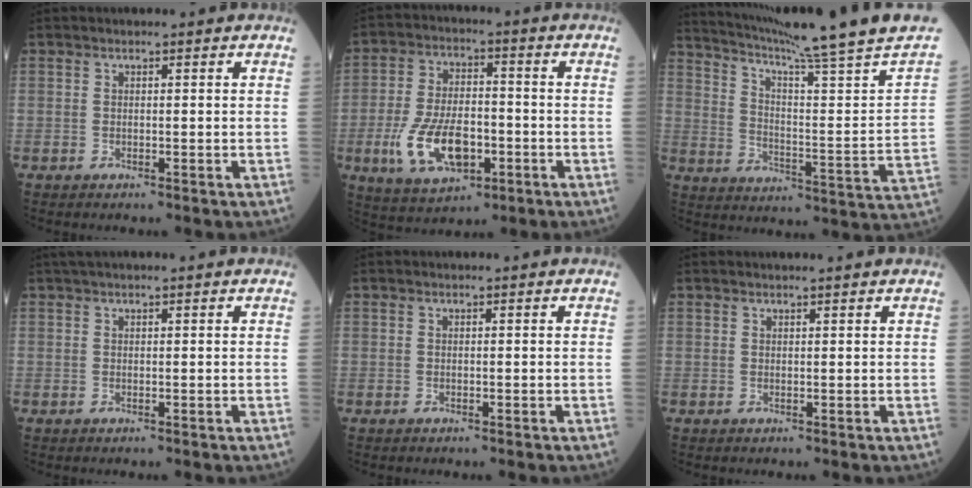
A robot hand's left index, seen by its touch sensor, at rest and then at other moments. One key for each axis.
{"total": 11.7, "fx": -3.8, "fy": 5.8, "fz": 9.4, "tx": -0.196, "ty": 0.000, "tz": -0.061}
{"total": 21.7, "fx": 18.2, "fy": -3.4, "fz": 11.3, "tx": -0.190, "ty": -0.075, "tz": 0.256}
{"total": 1.6, "fx": 1.2, "fy": -0.2, "fz": 1.0, "tx": -0.019, "ty": 0.021, "tz": 0.025}
{"total": 0.0}
{"total": 1.4, "fx": 1.3, "fy": -0.3, "fz": 0.4, "tx": -0.009, "ty": 0.005, "tz": 0.024}